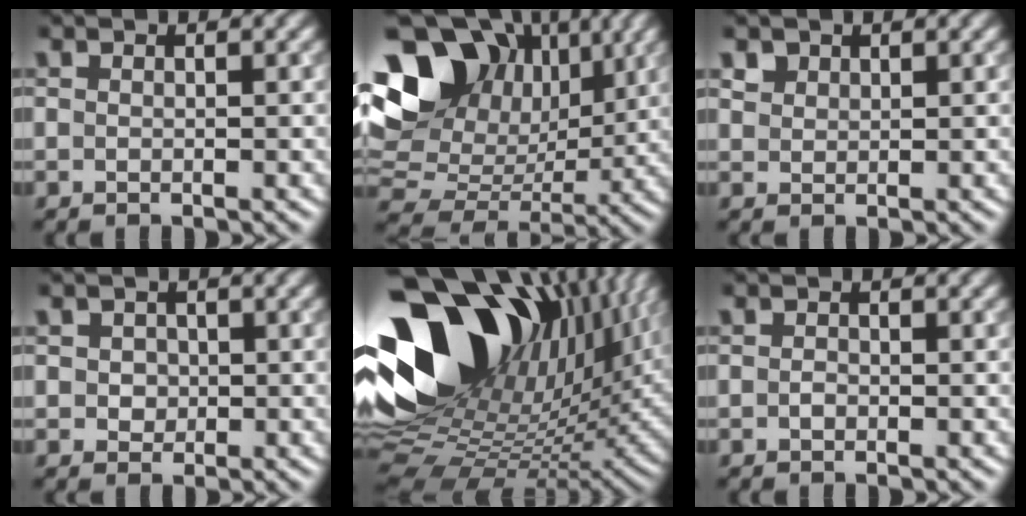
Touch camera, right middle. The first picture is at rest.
{"total": 16.7, "force": [6.3, 12.3, 9.4], "torque": [-0.183, 0.044, 0.109]}
{"total": 1.2, "force": [0.9, 0.8, 0.1], "torque": [-0.005, -0.001, 0.019]}
{"total": 1.3, "force": [0.1, 1.2, 0.5], "torque": [-0.006, -0.002, 0.003]}
{"total": 19.7, "force": [6.3, 12.7, 13.6], "torque": [-0.248, 0.014, 0.126]}
{"total": 0.6, "force": [-0.2, 0.4, 0.4], "torque": [-0.008, 0.000, -0.004]}